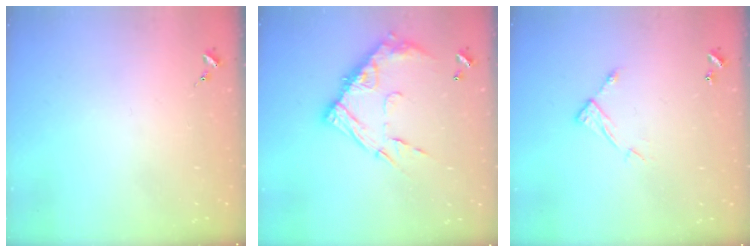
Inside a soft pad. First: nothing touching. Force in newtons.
{"total": 16.0, "press": 15.9, "slide": 1.4}
{"total": 6.3, "press": 6.3, "slide": 0.4}